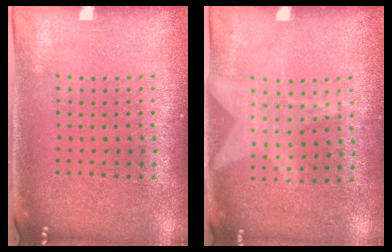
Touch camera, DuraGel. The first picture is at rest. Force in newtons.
{"total": 1.3, "press": 0.9, "slide": 0.9}